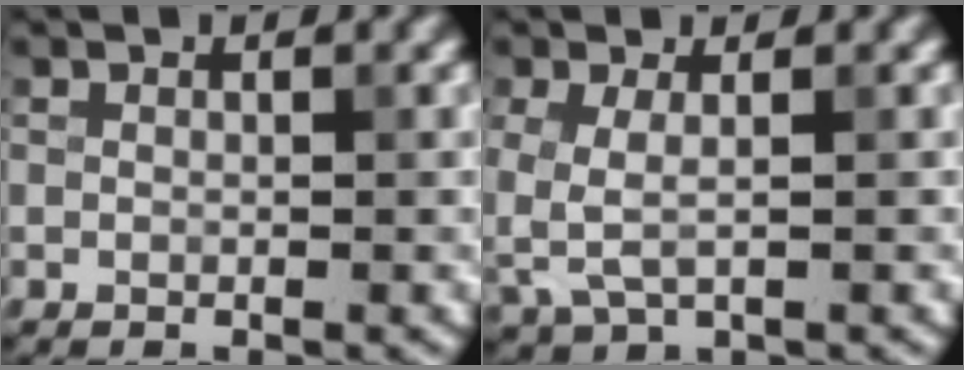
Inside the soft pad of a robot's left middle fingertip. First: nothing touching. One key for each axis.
{"total": 2.7, "fx": -0.3, "fy": 1.3, "fz": 2.3, "tx": -0.069, "ty": -0.004, "tz": -0.006}